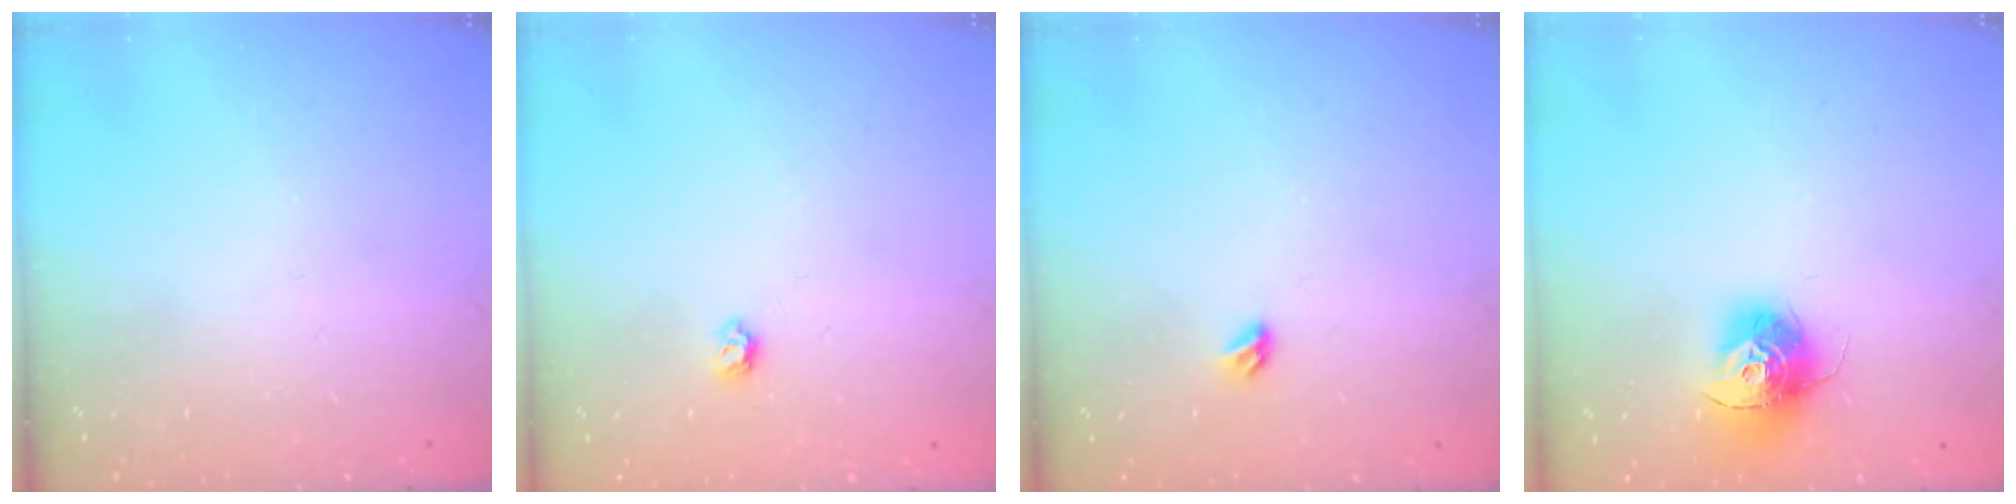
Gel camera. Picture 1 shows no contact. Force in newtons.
{"total": 4.0, "press": 3.9, "slide": 0.6}
{"total": 3.2, "press": 3.1, "slide": 0.8}
{"total": 13.0, "press": 13.0, "slide": 1.0}